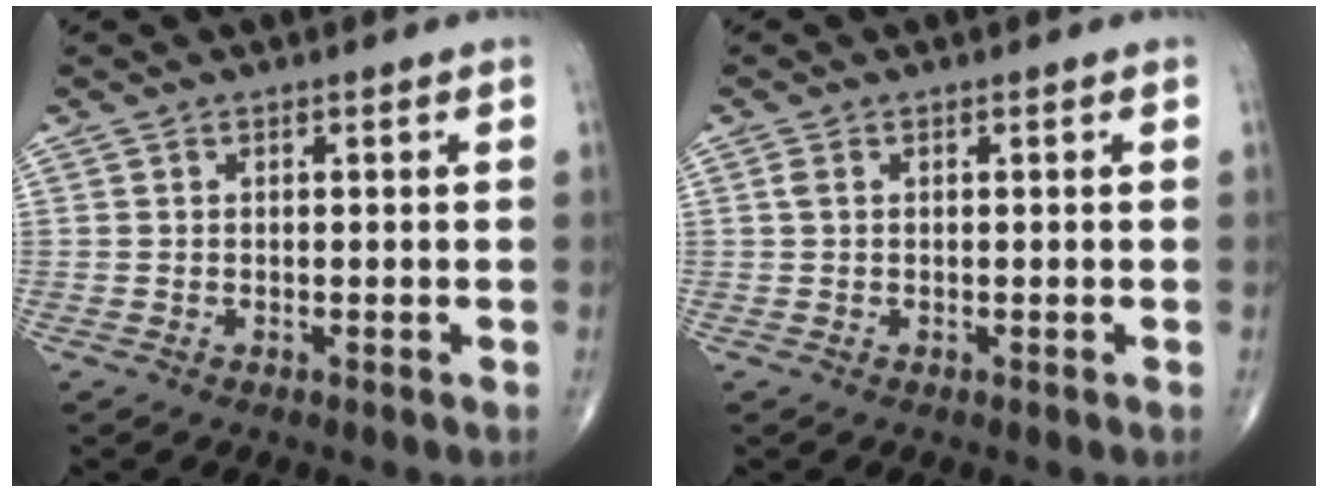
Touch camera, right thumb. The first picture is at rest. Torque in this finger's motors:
{"motor_torque": [-0.18, 0.14, 0.05, 0.01, 0.00]}